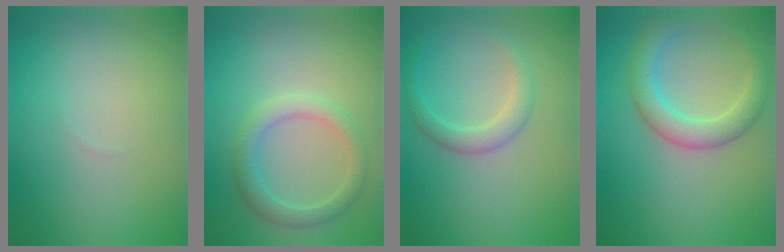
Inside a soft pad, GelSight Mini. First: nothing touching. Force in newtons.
{"total": 2.8, "press": 2.8, "slide": 0.1}
{"total": 2.3, "press": 2.3, "slide": 0.2}
{"total": 4.0, "press": 4.0, "slide": 0.2}